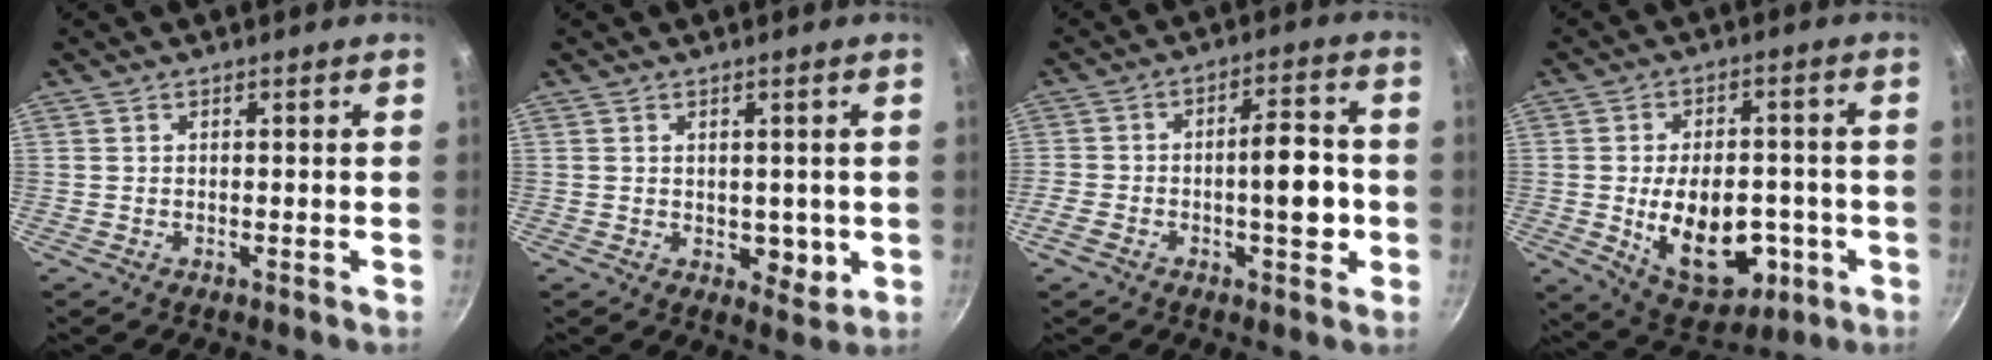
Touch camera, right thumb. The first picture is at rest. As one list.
[{"total": 4.4, "force": [-0.1, 3.0, 3.2], "torque": [-0.028, -0.014, 0.002]}, {"total": 10.6, "force": [-2.8, 4.7, 9.1], "torque": [-0.112, 0.040, -0.050]}, {"total": 17.1, "force": [-3.7, 10.7, 12.8], "torque": [-0.158, 0.007, -0.035]}]